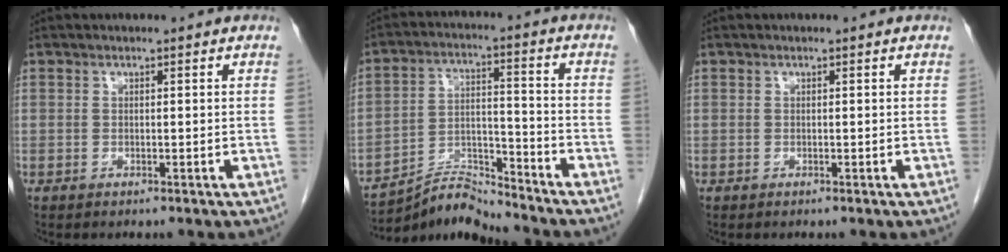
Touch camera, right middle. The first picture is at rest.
{"total": 8.2, "force": [-8.2, -0.9, 0.1], "torque": [-0.005, 0.022, -0.148]}
{"total": 0.0}